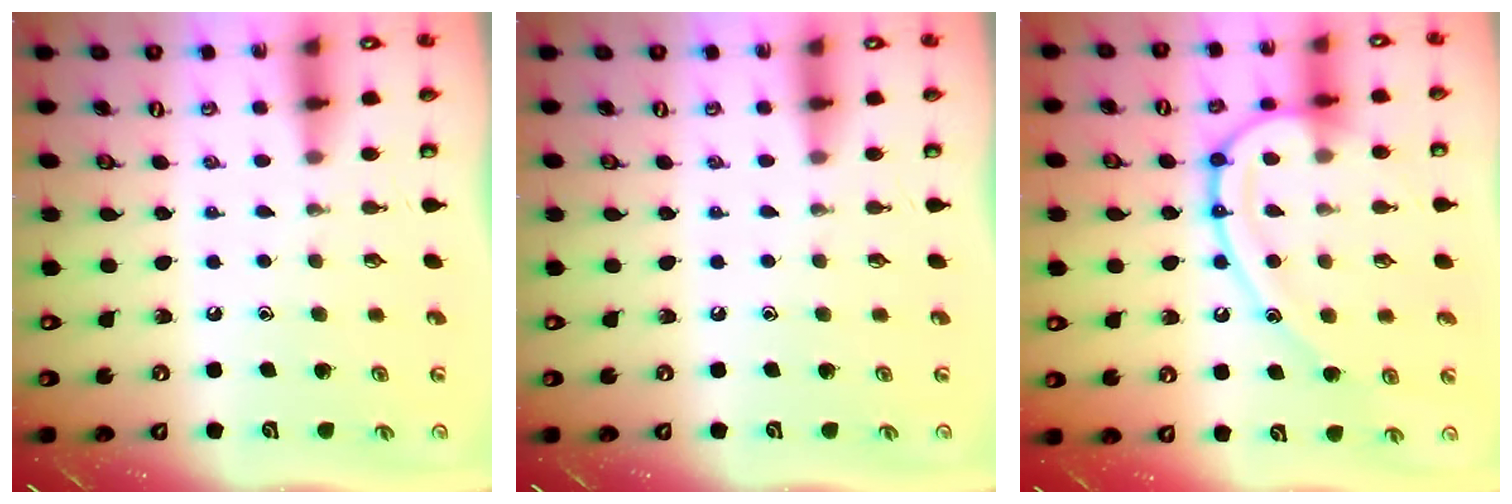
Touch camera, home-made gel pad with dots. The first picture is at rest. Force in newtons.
{"total": 0.0}
{"total": 16.4, "press": 16.3, "slide": 1.7}